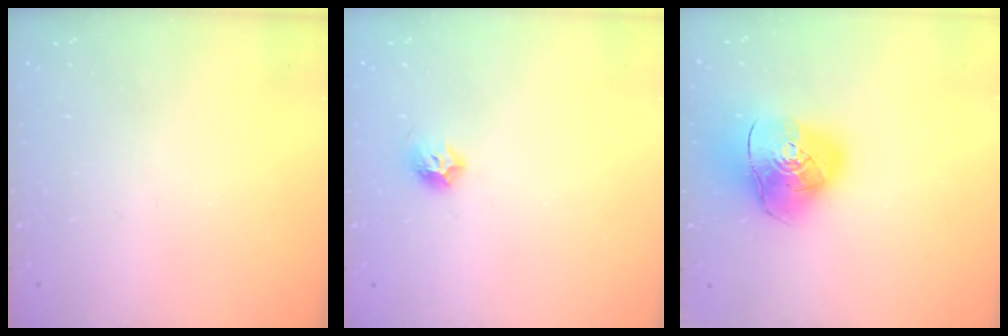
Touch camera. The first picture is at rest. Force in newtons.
{"total": 6.8, "press": 6.7, "slide": 0.8}
{"total": 14.3, "press": 14.2, "slide": 1.9}